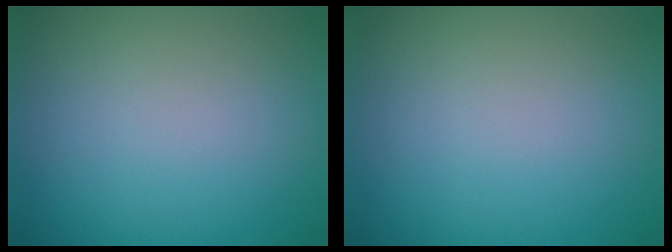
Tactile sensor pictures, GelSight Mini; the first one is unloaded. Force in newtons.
{"total": 0.0}